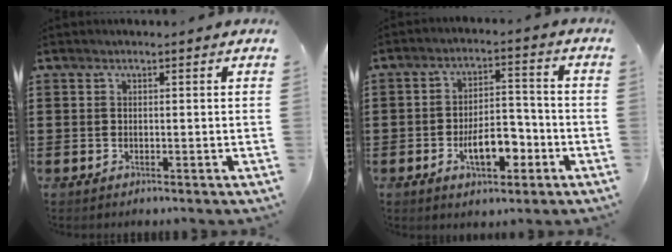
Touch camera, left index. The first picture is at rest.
{"total": 7.7, "force": [-3.1, 3.5, 6.0], "torque": [-0.103, 0.004, -0.059]}